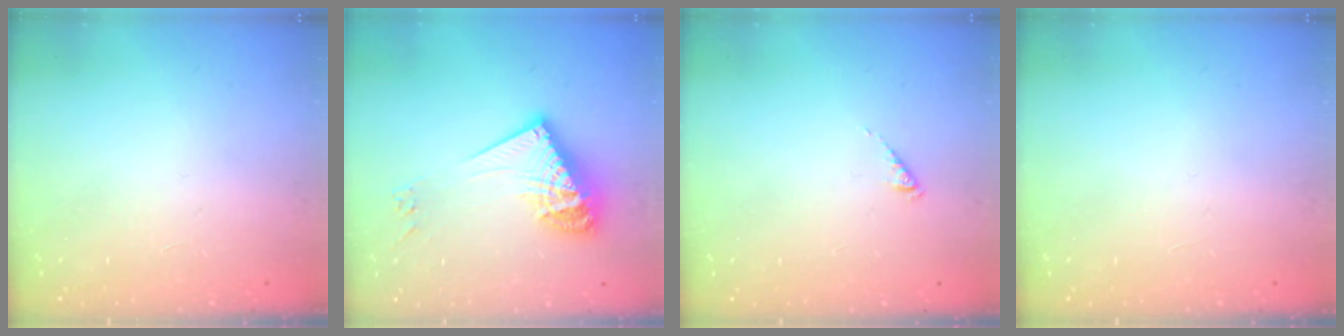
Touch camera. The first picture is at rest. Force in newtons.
{"total": 15.8, "press": 15.8, "slide": 1.2}
{"total": 0.6, "press": 0.6, "slide": 0.1}
{"total": 0.0}